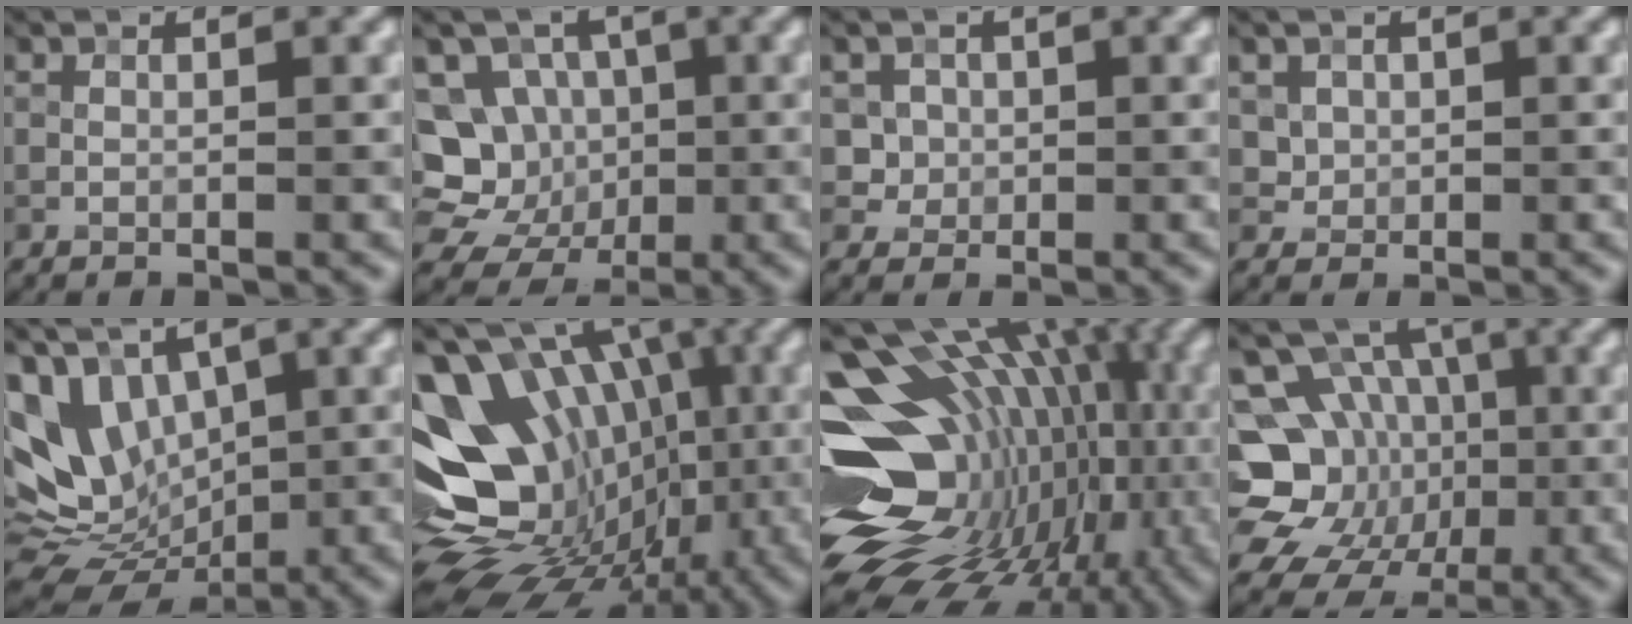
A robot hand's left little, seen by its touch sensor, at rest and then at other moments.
{"total": 10.1, "force": [-1.4, 9.4, 3.3], "torque": [-0.065, 0.027, -0.049]}
{"total": 3.9, "force": [1.3, 3.4, 1.3], "torque": [-0.026, 0.004, 0.024]}
{"total": 2.9, "force": [1.3, 2.3, 1.2], "torque": [-0.040, 0.000, 0.042]}
{"total": 11.4, "force": [2.6, 8.2, 7.6], "torque": [-0.137, 0.011, 0.057]}
{"total": 17.1, "force": [-1.0, 12.8, 11.3], "torque": [-0.175, 0.015, -0.011]}
{"total": 19.0, "force": [-0.6, 13.6, 13.2], "torque": [-0.200, 0.011, 0.006]}
{"total": 14.5, "force": [-2.0, 12.9, 6.3], "torque": [-0.140, 0.005, -0.045]}